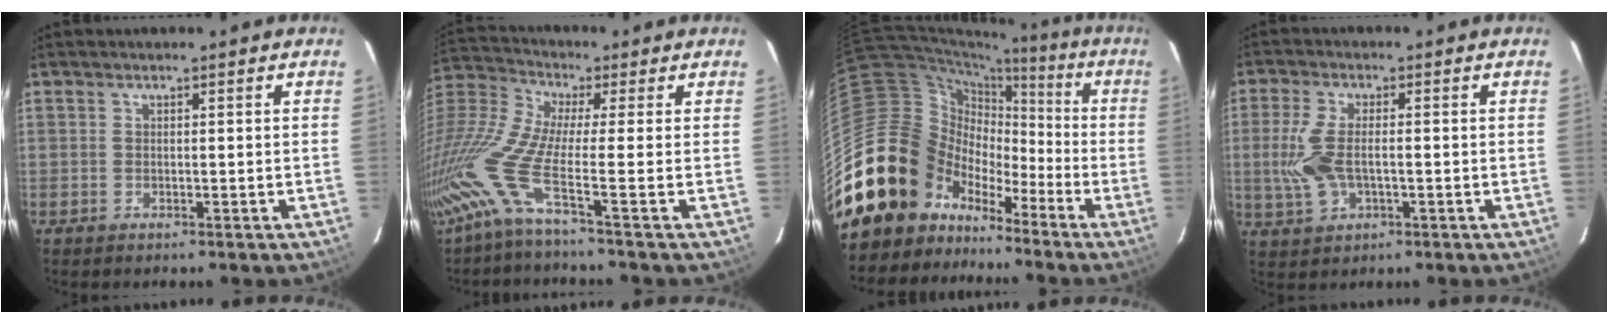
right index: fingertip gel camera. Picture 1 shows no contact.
{"total": 9.7, "force": [-5.0, -1.3, 8.2], "torque": [-0.170, -0.016, -0.116]}
{"total": 17.7, "force": [-10.0, 14.2, 3.3], "torque": [-0.107, 0.057, -0.179]}
{"total": 8.4, "force": [-0.9, 4.0, 7.3], "torque": [-0.163, -0.002, -0.013]}